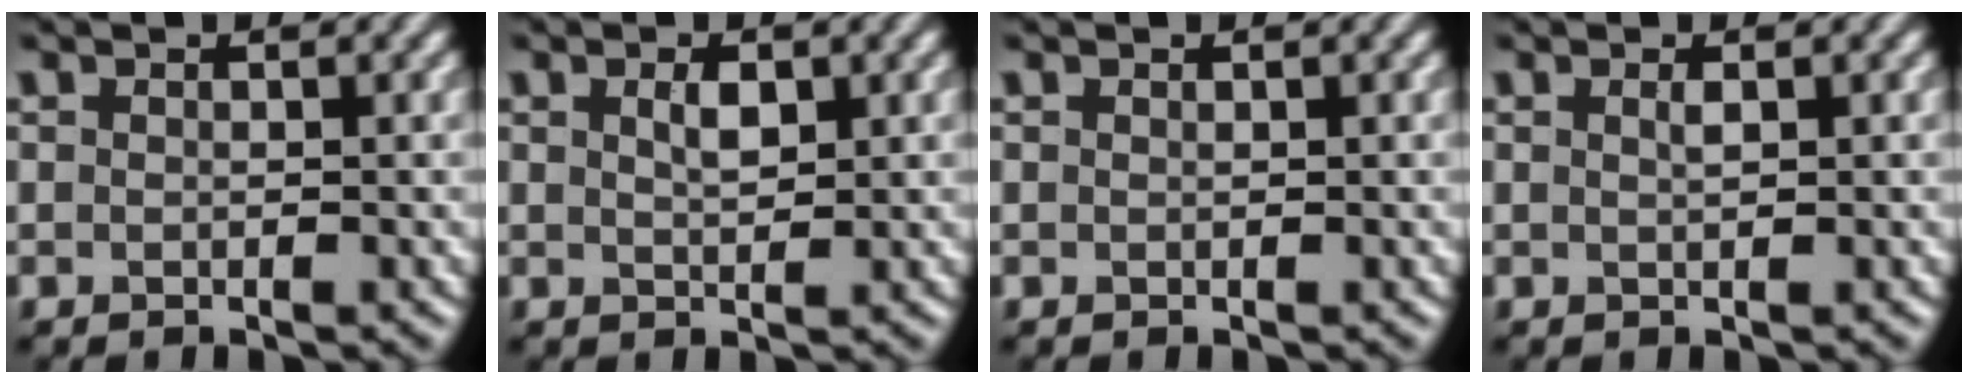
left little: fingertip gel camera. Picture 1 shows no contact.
{"total": 1.6, "force": [0.7, 0.7, 1.2], "torque": [-0.025, 0.001, 0.016]}
{"total": 0.0}
{"total": 0.7, "force": [0.3, 0.2, 0.6], "torque": [-0.010, 0.003, 0.005]}